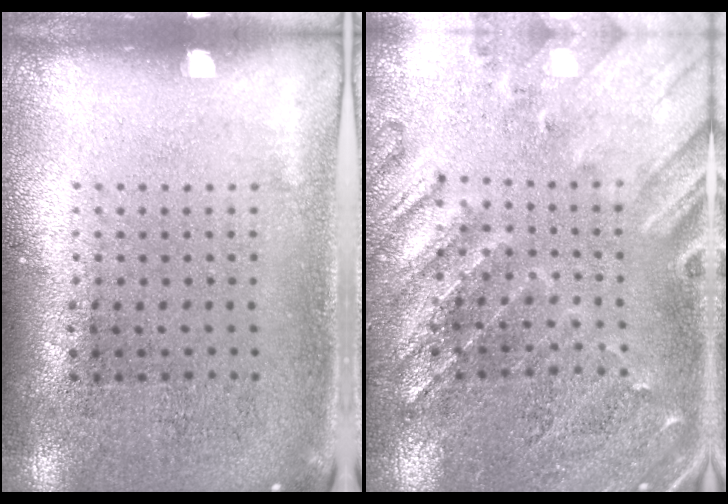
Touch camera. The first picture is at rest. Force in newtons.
{"total": 0.6, "press": 0.4, "slide": 0.4}